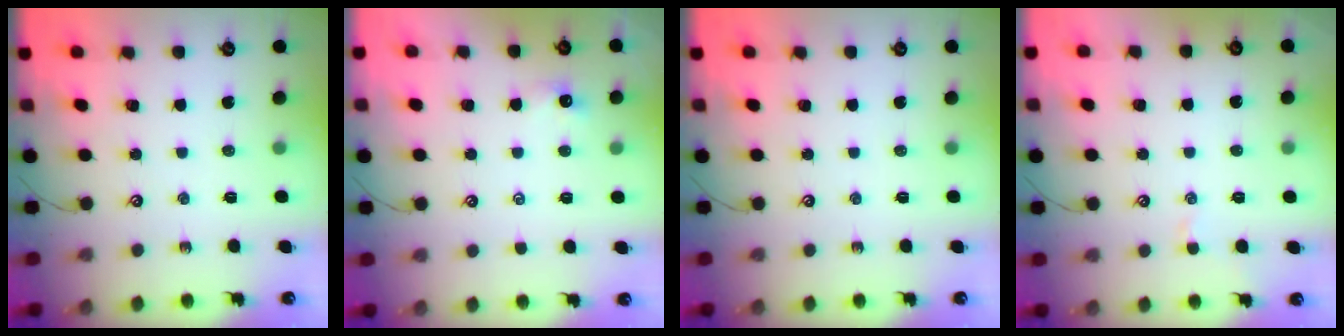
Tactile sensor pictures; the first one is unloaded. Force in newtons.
{"total": 0.6, "press": 0.3, "slide": 0.5}
{"total": 0.0}
{"total": 1.0, "press": 0.8, "slide": 0.4}